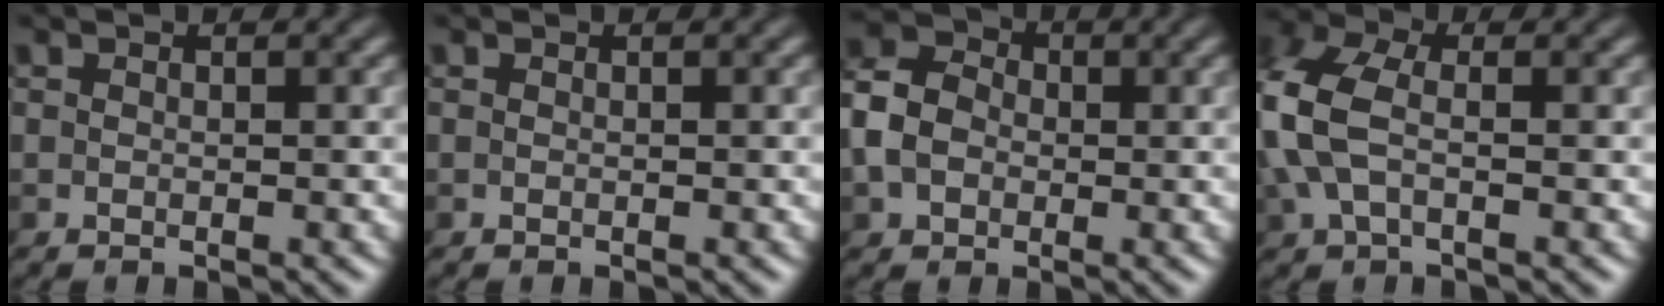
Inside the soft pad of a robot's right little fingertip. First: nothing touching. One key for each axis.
{"total": 0.0}
{"total": 4.9, "fx": -0.7, "fy": 3.8, "fz": 2.9, "tx": -0.071, "ty": 0.011, "tz": -0.018}
{"total": 6.5, "fx": -0.3, "fy": 4.0, "fz": 5.1, "tx": -0.156, "ty": 0.010, "tz": -0.011}